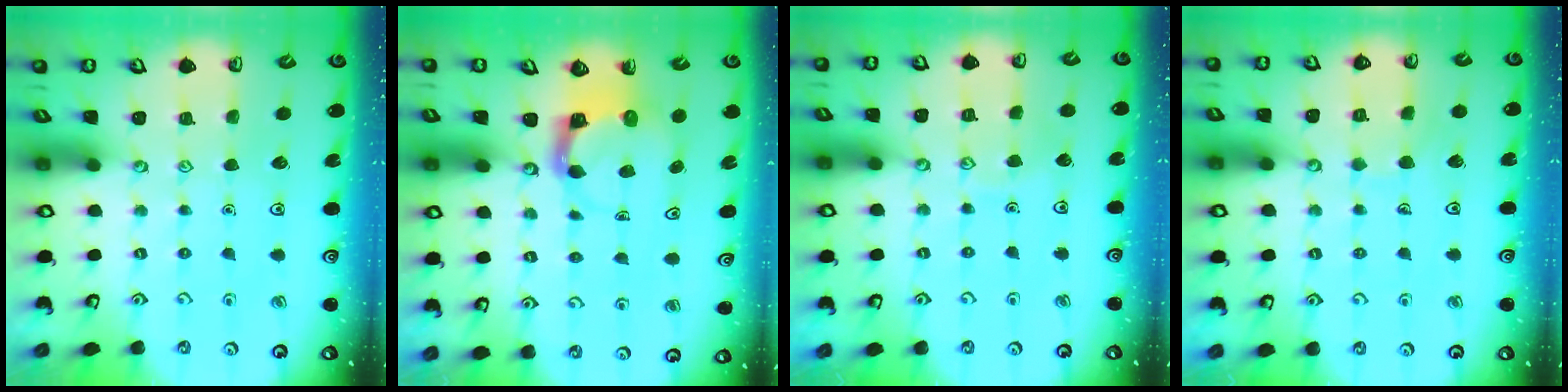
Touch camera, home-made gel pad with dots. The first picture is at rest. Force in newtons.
{"total": 3.8, "press": 3.8, "slide": 0.4}
{"total": 5.1, "press": 5.1, "slide": 0.6}
{"total": 5.7, "press": 5.7, "slide": 0.5}